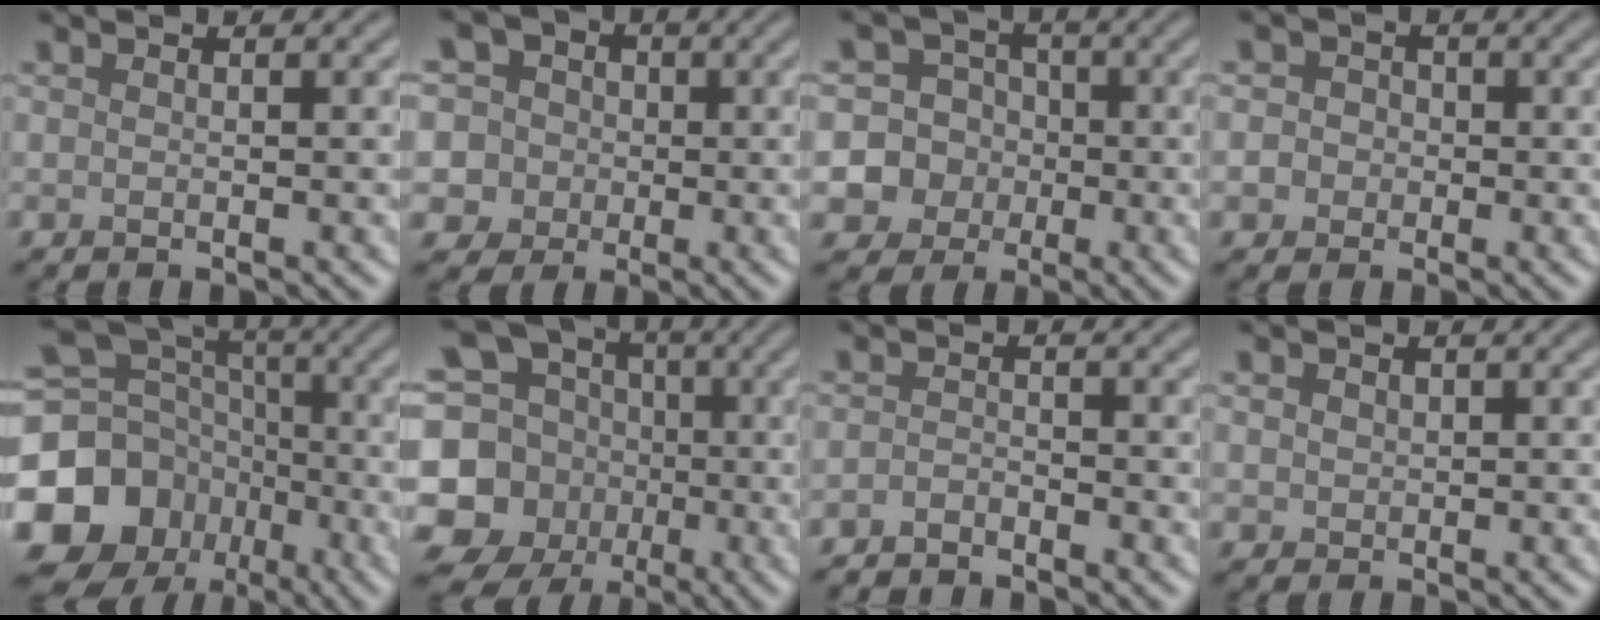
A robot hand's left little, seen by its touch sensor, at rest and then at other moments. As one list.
[{"total": 9.0, "force": [2.1, 8.1, 3.4], "torque": [-0.066, 0.039, 0.001]}, {"total": 10.3, "force": [-1.8, 10.0, 1.8], "torque": [-0.065, 0.014, -0.051]}, {"total": 4.0, "force": [-0.7, 3.8, 1.0], "torque": [0.010, 0.016, -0.042]}, {"total": 18.0, "force": [-5.8, 15.6, 6.7], "torque": [-0.171, -0.008, -0.115]}, {"total": 16.0, "force": [-1.8, 14.6, 6.1], "torque": [-0.162, -0.003, -0.059]}, {"total": 1.8, "force": [-1.7, 0.3, 0.3], "torque": [-0.005, 0.000, -0.038]}, {"total": 1.0, "force": [0.4, 0.9, 0.3], "torque": [-0.002, -0.001, 0.009]}]